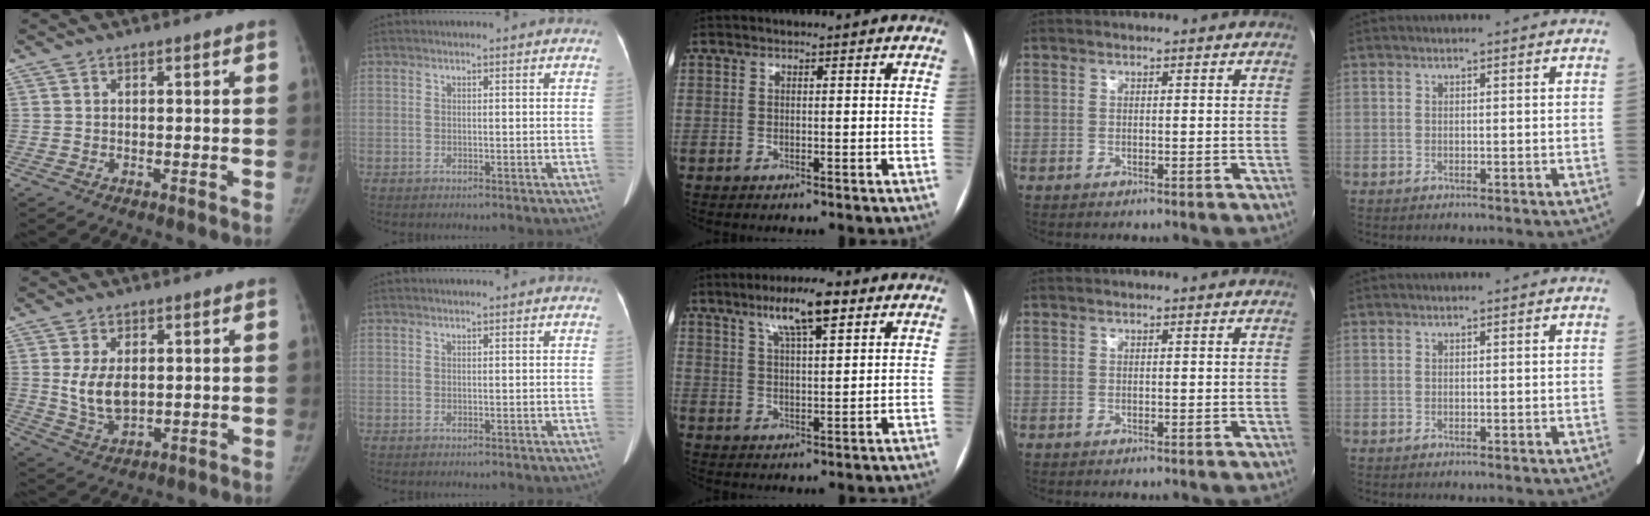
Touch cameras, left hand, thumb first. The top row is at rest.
{"thumb": {"total": 7.4, "force": [1.0, 4.4, 5.8], "torque": [-0.100, -0.012, 0.030]}, "middle": {"total": 8.0, "force": [4.8, 1.4, 6.2], "torque": [-0.114, 0.011, 0.083]}}